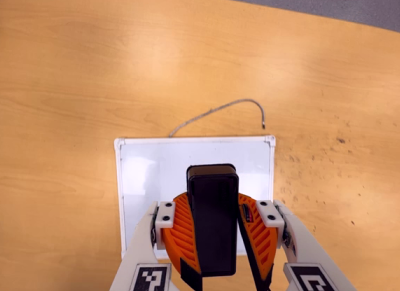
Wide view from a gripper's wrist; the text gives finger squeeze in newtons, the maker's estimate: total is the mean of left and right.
{"total": 11.1, "left": 10.8, "right": 11.3}